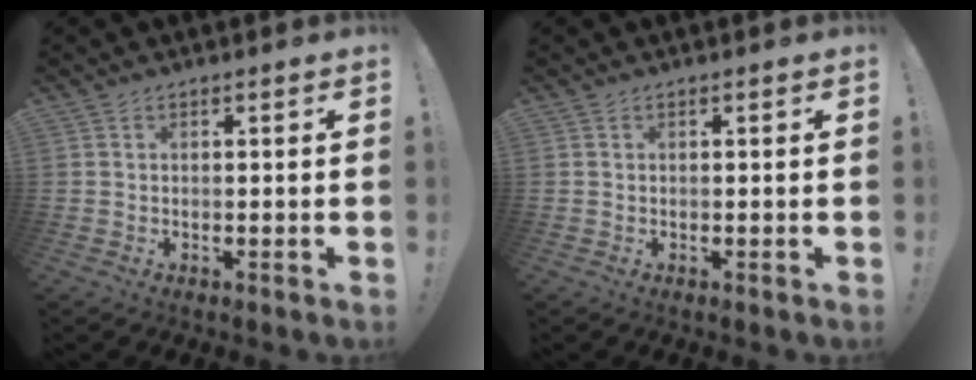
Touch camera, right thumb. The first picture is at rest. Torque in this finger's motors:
{"motor_torque": [-0.06, 0.06, -0.26, 0.26, 0.00]}